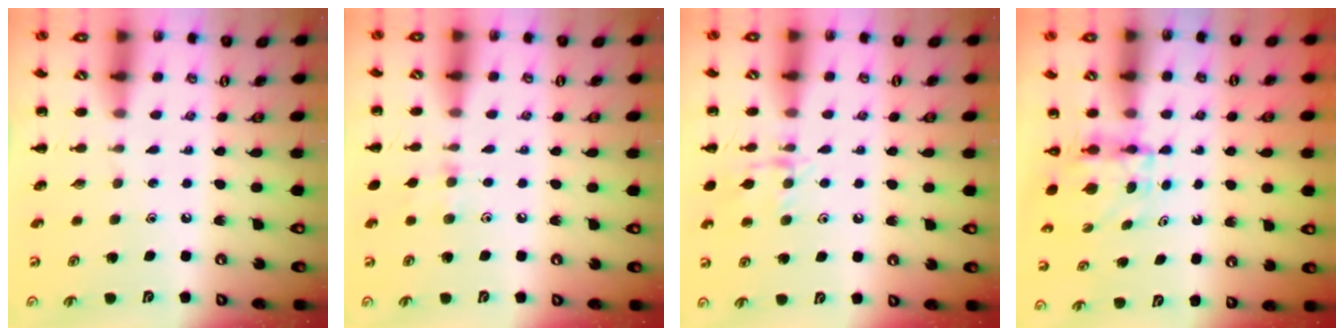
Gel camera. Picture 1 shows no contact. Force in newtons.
{"total": 6.2, "press": 6.0, "slide": 1.6}
{"total": 9.6, "press": 9.6, "slide": 0.7}
{"total": 3.9, "press": 3.9, "slide": 0.3}